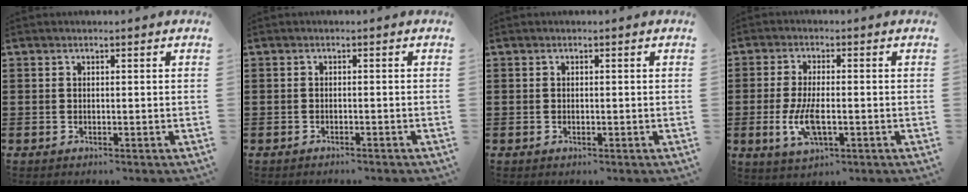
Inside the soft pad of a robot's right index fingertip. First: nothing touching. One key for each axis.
{"total": 0.7, "fx": -0.7, "fy": 0.0, "fz": 0.2, "tx": -0.006, "ty": -0.002, "tz": -0.014}
{"total": 0.0}
{"total": 6.3, "fx": -1.4, "fy": 2.5, "fz": 5.6, "tx": -0.122, "ty": -0.007, "tz": -0.029}